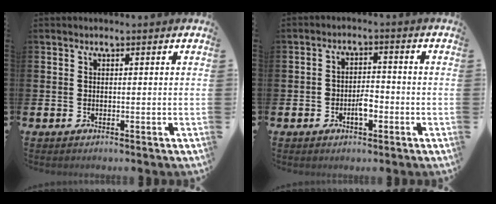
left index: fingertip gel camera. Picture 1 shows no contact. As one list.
[{"total": 3.0, "force": [-1.4, 1.5, 2.1], "torque": [-0.035, 0.002, -0.030]}]